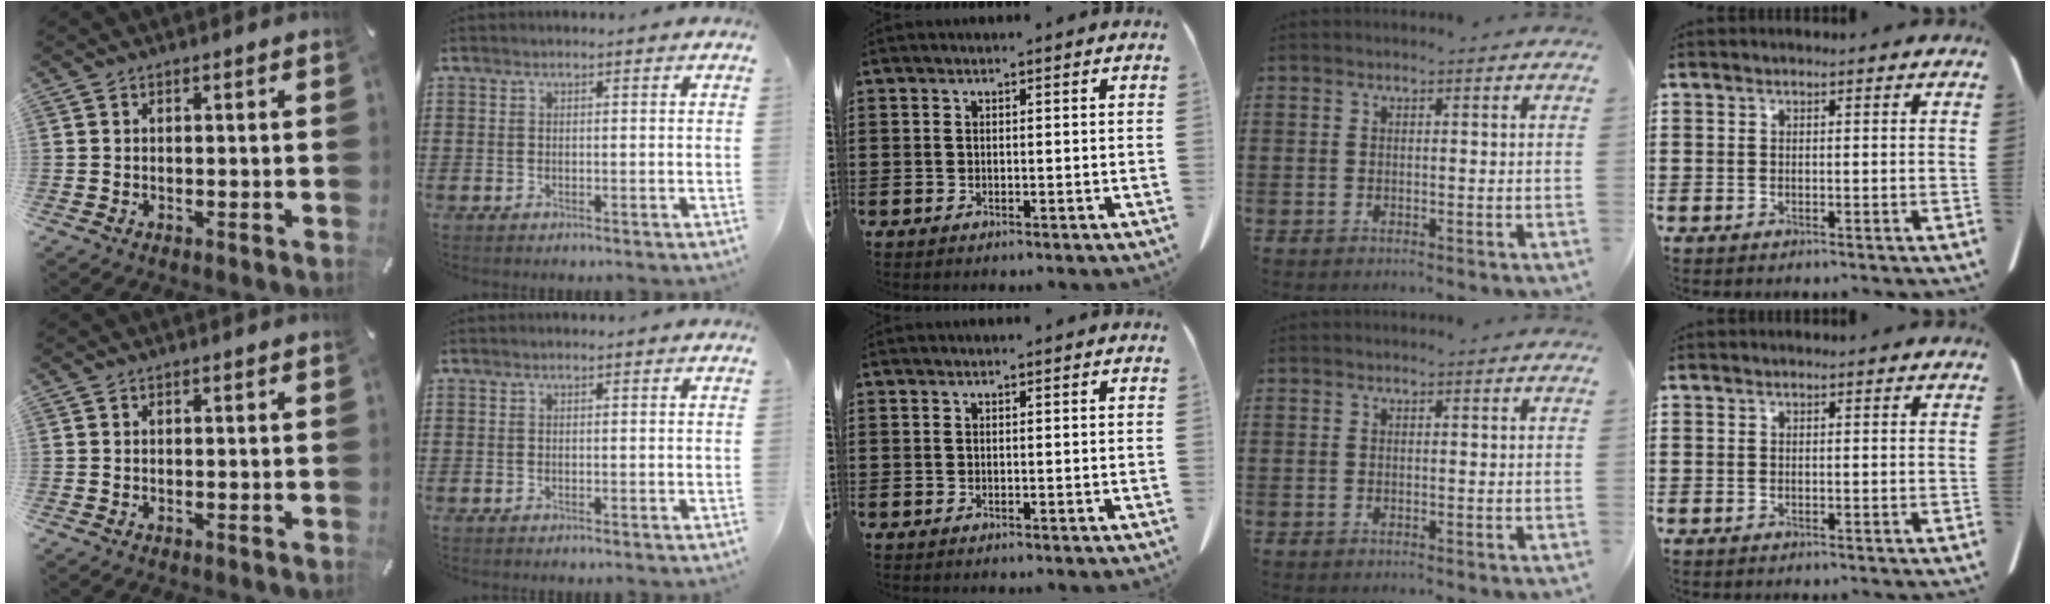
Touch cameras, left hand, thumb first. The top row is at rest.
{}